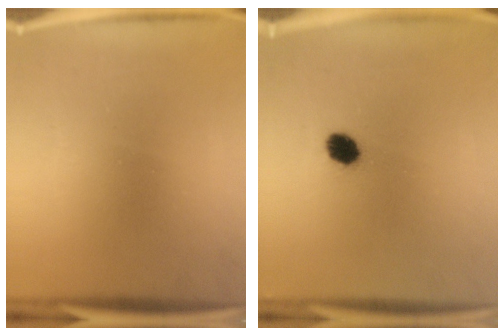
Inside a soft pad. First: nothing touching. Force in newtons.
{"total": 4.9}